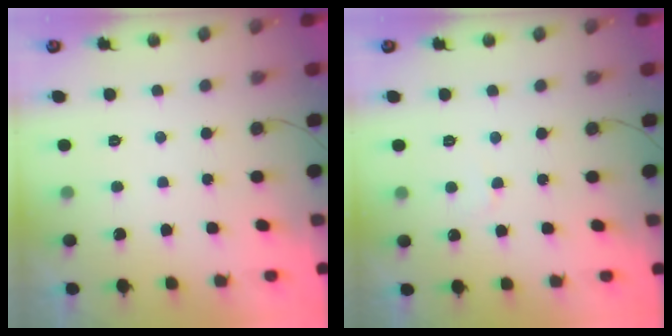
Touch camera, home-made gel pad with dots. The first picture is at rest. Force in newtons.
{"total": 2.2, "press": 2.2, "slide": 0.2}